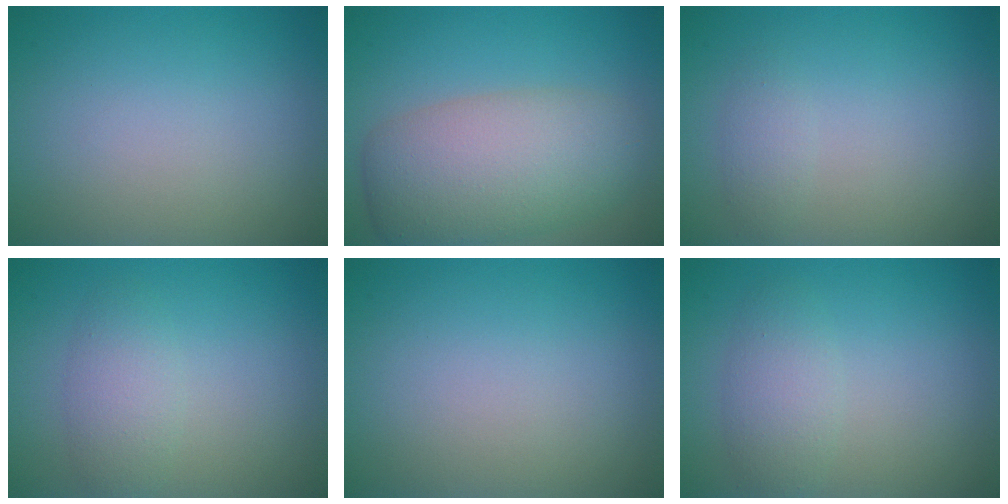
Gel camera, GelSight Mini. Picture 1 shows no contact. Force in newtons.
{"total": 7.7, "press": 7.7, "slide": 0.4}
{"total": 1.1, "press": 1.1, "slide": 0.0}
{"total": 2.5, "press": 2.5, "slide": 0.1}
{"total": 0.0}
{"total": 2.5, "press": 2.5, "slide": 0.2}